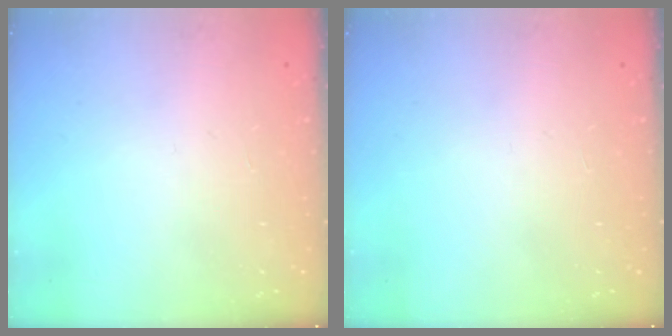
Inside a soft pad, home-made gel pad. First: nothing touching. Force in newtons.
{"total": 0.0}